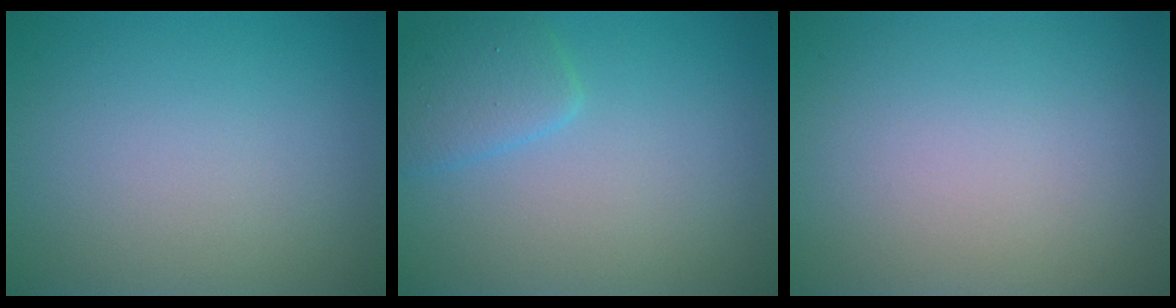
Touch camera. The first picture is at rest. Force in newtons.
{"total": 2.3, "press": 2.3, "slide": 0.1}
{"total": 0.0}